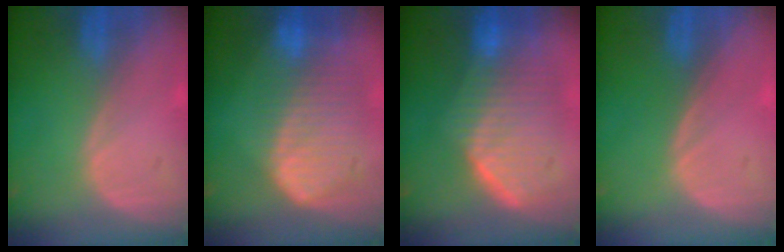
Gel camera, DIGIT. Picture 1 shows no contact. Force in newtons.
{"total": 10.2, "press": 8.8, "slide": 5.2}
{"total": 10.0, "press": 9.0, "slide": 4.4}
{"total": 0.0}